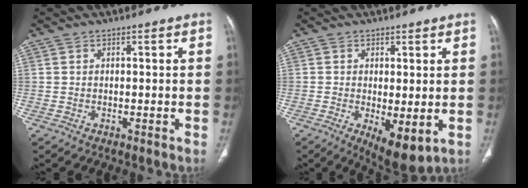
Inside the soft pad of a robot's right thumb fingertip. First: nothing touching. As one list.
[{"total": 7.6, "force": [-1.6, 3.1, 6.7], "torque": [-0.103, -0.023, -0.017]}]